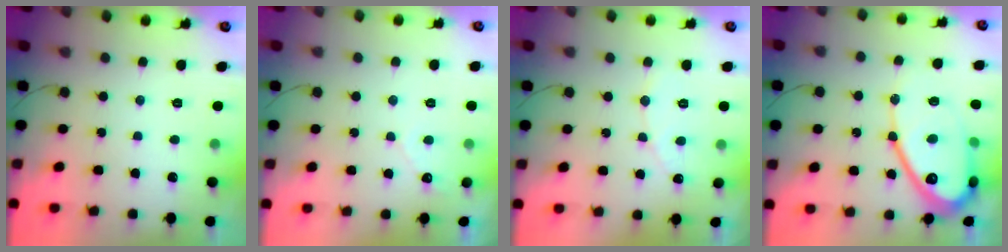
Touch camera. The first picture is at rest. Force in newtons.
{"total": 2.5, "press": 2.5, "slide": 0.0}
{"total": 5.0, "press": 5.0, "slide": 0.3}
{"total": 18.6, "press": 18.5, "slide": 1.7}